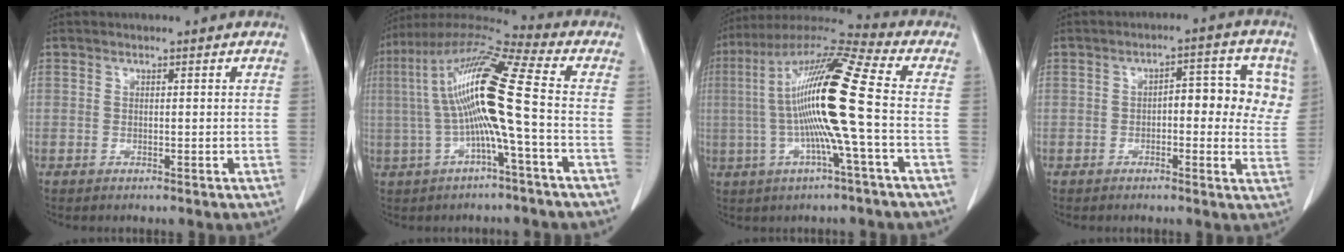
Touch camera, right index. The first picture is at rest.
{"total": 14.4, "force": [-0.7, -0.2, 14.3], "torque": [-0.276, 0.029, -0.022]}
{"total": 17.3, "force": [-0.8, -0.3, 17.2], "torque": [-0.327, 0.012, -0.029]}
{"total": 8.8, "force": [1.4, 3.9, 7.8], "torque": [-0.085, 0.027, 0.014]}